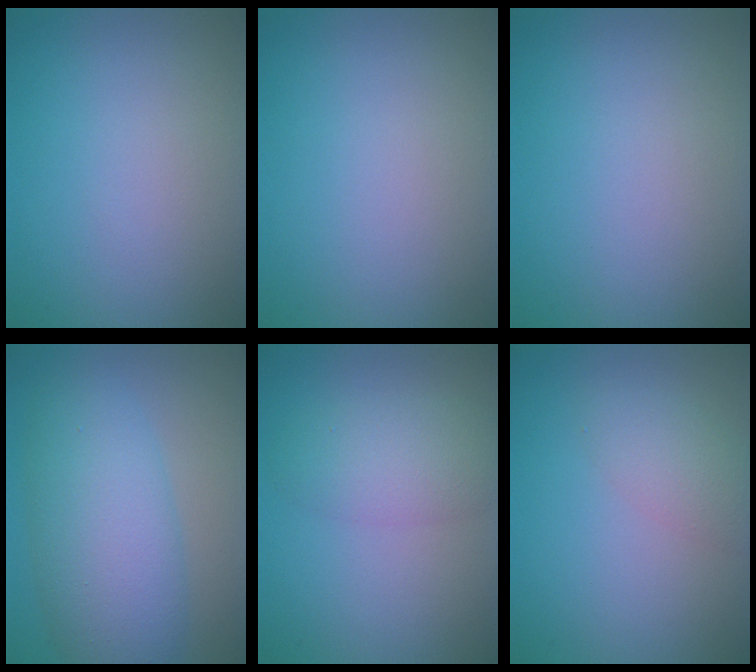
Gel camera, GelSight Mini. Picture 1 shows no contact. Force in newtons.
{"total": 0.0}
{"total": 0.0}
{"total": 7.8, "press": 7.8, "slide": 0.1}
{"total": 2.4, "press": 2.4, "slide": 0.2}
{"total": 2.4, "press": 2.4, "slide": 0.1}